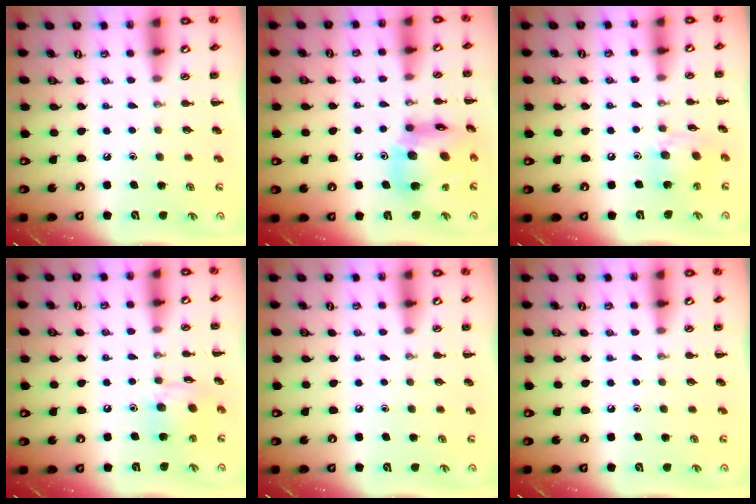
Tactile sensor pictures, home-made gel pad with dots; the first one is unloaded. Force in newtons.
{"total": 14.8, "press": 14.2, "slide": 4.1}
{"total": 10.3, "press": 10.2, "slide": 1.1}
{"total": 9.4, "press": 9.3, "slide": 1.3}
{"total": 0.0}
{"total": 0.0}